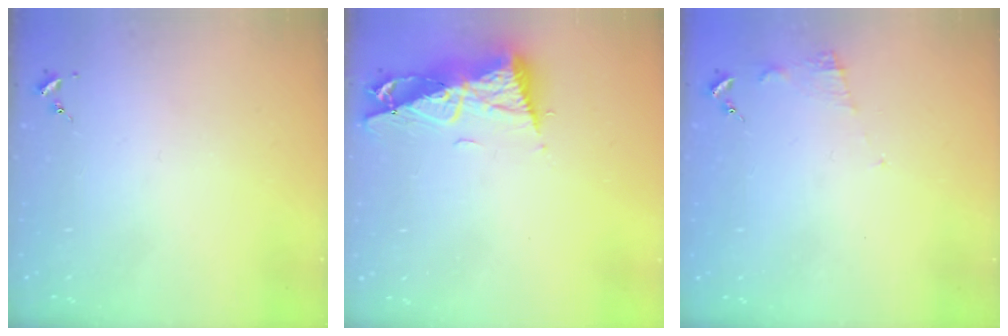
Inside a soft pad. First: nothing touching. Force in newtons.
{"total": 10.4, "press": 10.3, "slide": 1.4}
{"total": 6.7, "press": 6.7, "slide": 0.5}